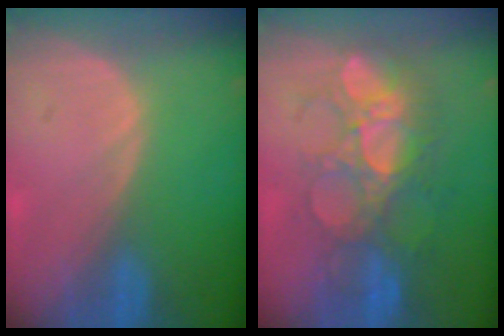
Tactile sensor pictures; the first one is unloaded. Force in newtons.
{"total": 9.1, "press": 8.9, "slide": 2.0}